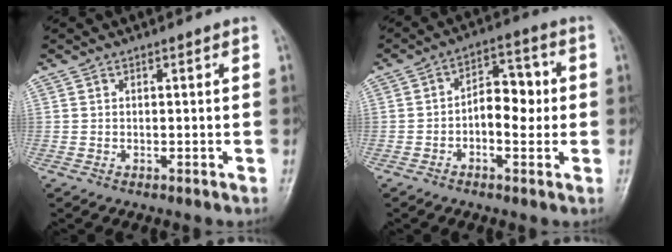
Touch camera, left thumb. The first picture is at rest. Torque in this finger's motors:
{"motor_torque": [0.08, 0.37, 0.38, 0.53, 0.07]}